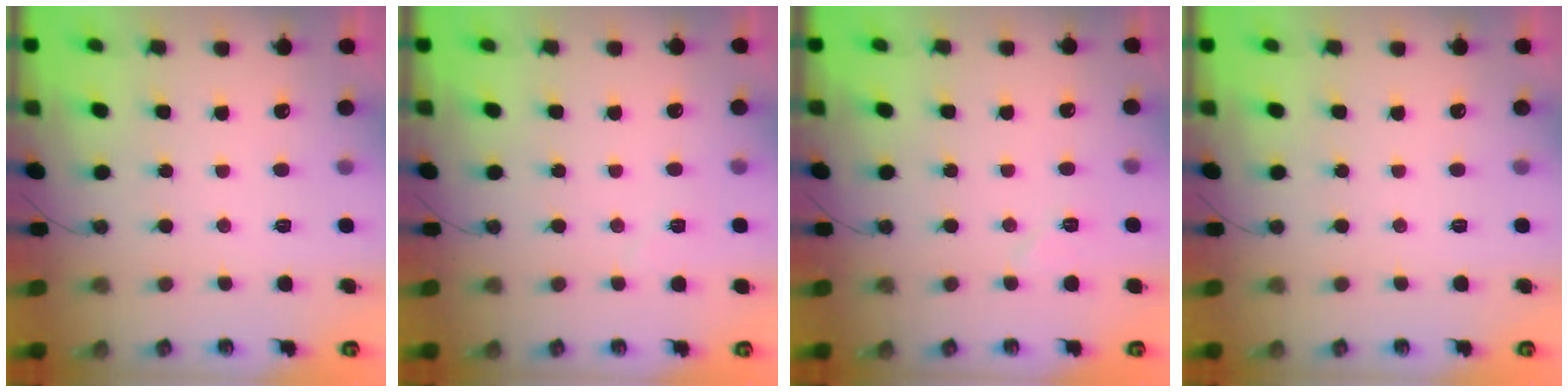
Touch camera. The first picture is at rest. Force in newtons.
{"total": 3.9, "press": 3.1, "slide": 2.3}
{"total": 5.6, "press": 4.9, "slide": 2.7}
{"total": 0.0}